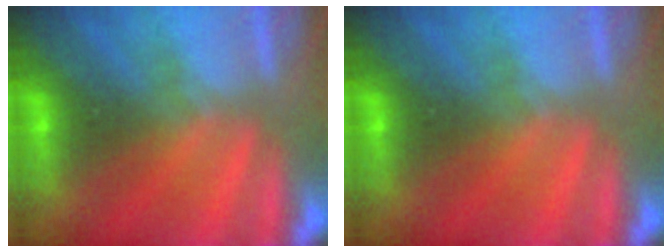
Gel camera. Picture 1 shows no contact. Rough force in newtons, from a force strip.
{"total": 0.0}